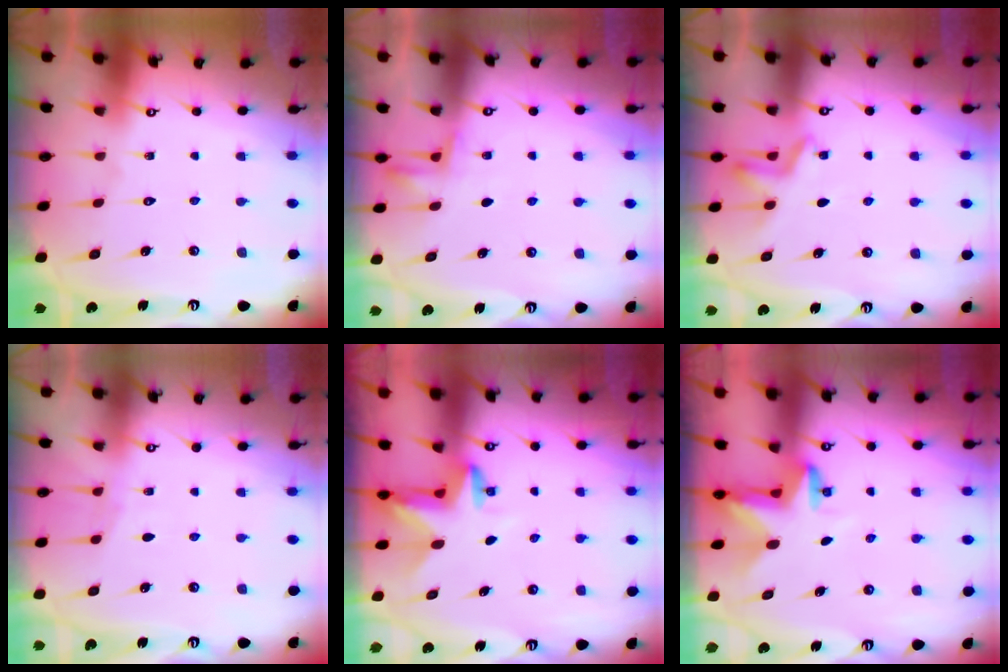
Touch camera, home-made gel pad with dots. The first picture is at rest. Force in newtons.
{"total": 4.9, "press": 4.7, "slide": 1.3}
{"total": 5.2, "press": 4.9, "slide": 1.8}
{"total": 4.2, "press": 4.2, "slide": 0.4}
{"total": 3.6, "press": 3.6, "slide": 0.2}
{"total": 3.4, "press": 3.4, "slide": 0.1}